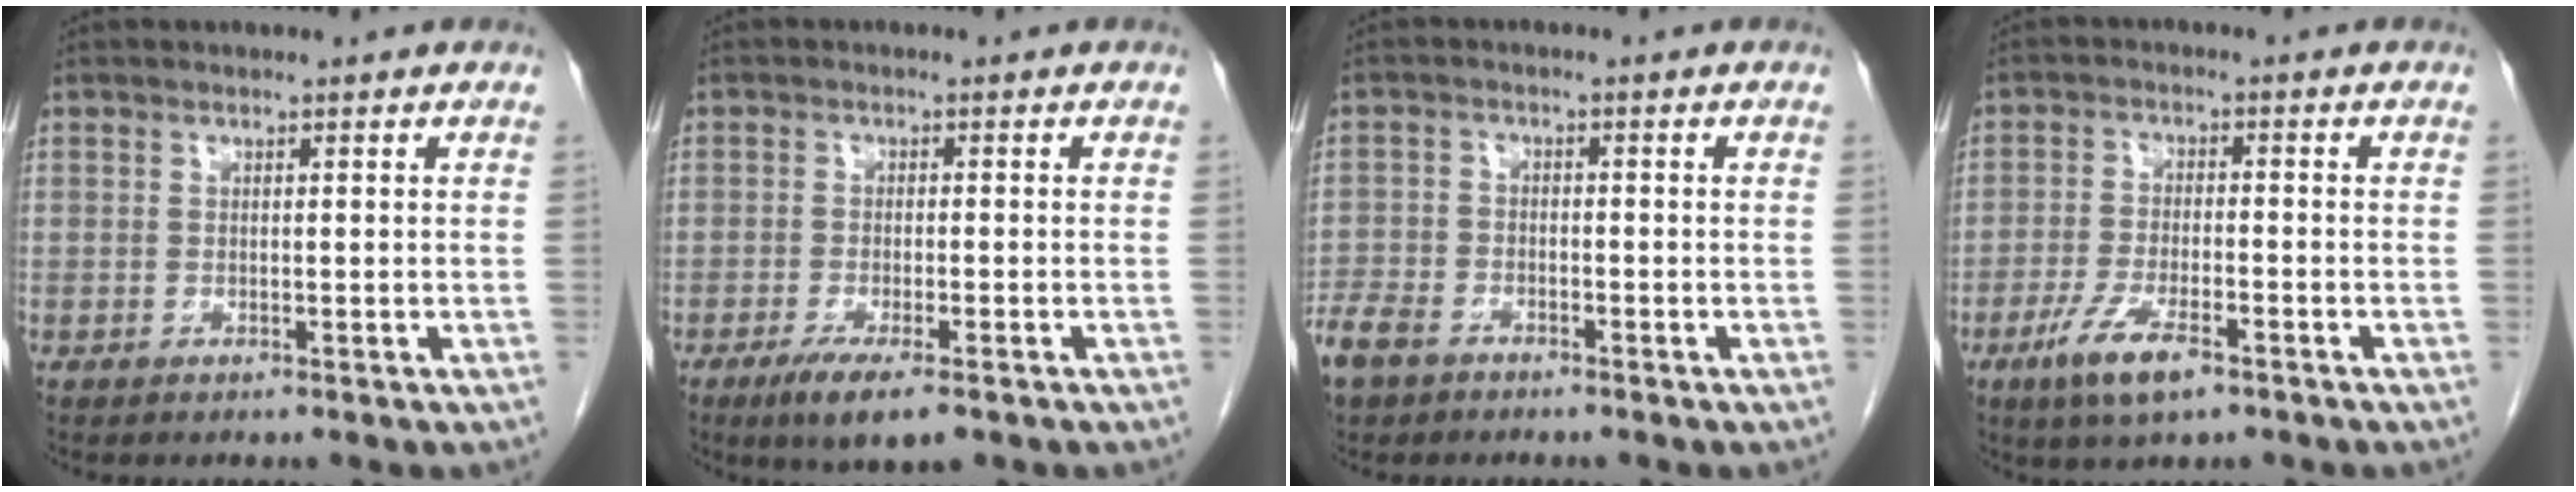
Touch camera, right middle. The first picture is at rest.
{"total": 6.4, "force": [-4.1, 1.2, 4.8], "torque": [-0.082, -0.016, -0.061]}
{"total": 6.1, "force": [-4.6, 3.3, 2.2], "torque": [-0.046, 0.001, -0.085]}
{"total": 8.9, "force": [-5.2, 1.5, 7.1], "torque": [-0.143, -0.019, -0.093]}